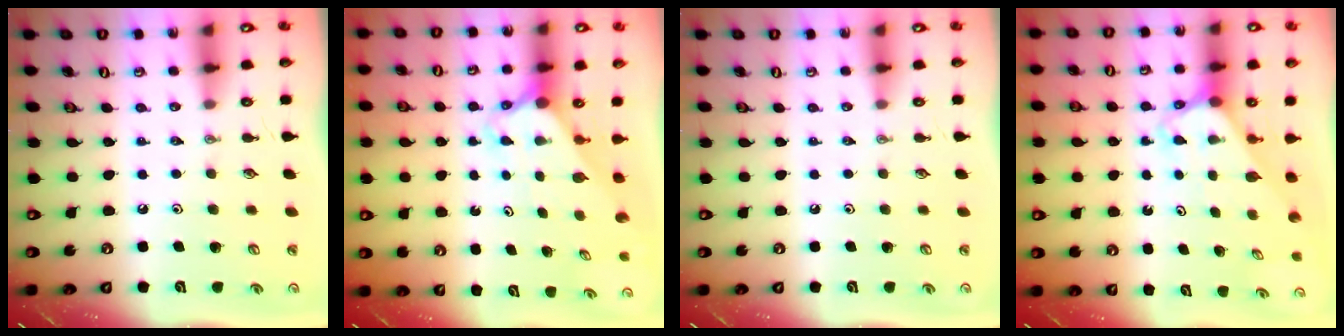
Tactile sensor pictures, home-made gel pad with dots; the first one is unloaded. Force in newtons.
{"total": 2.5, "press": 2.5, "slide": 0.1}
{"total": 0.0}
{"total": 2.7, "press": 2.6, "slide": 0.2}